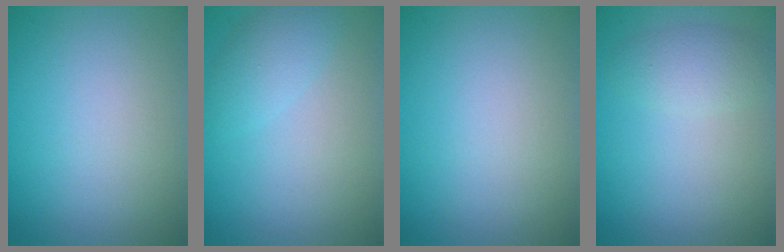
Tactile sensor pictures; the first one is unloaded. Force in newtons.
{"total": 2.3, "press": 2.3, "slide": 0.2}
{"total": 0.0}
{"total": 2.0, "press": 2.0, "slide": 0.1}